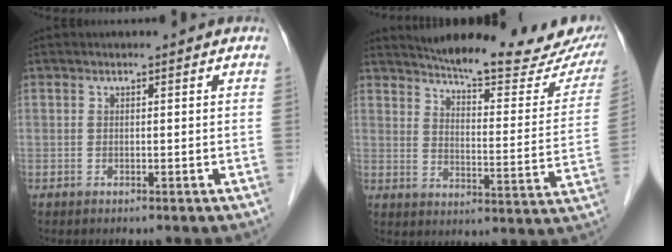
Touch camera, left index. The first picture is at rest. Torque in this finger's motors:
{"motor_torque": [1.13, -1.01, 0.30, 0.01]}